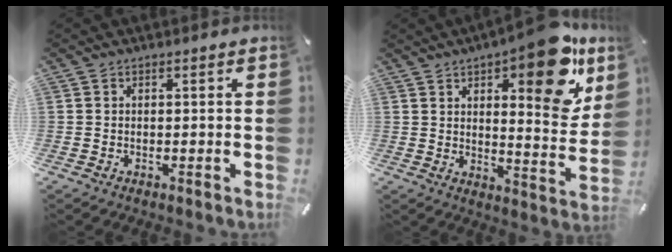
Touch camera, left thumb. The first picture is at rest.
{"total": 16.9, "force": [10.3, 5.5, 12.2], "torque": [-0.151, -0.075, 0.162]}